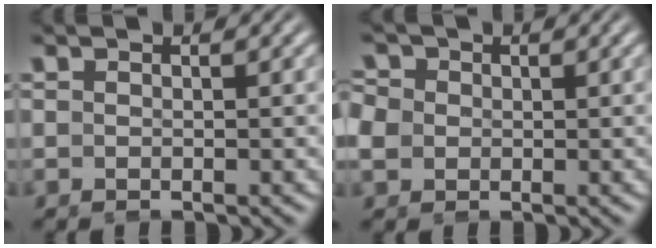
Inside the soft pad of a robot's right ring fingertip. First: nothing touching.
{"total": 4.2, "force": [0.4, 3.8, 1.8], "torque": [-0.051, -0.006, 0.005]}